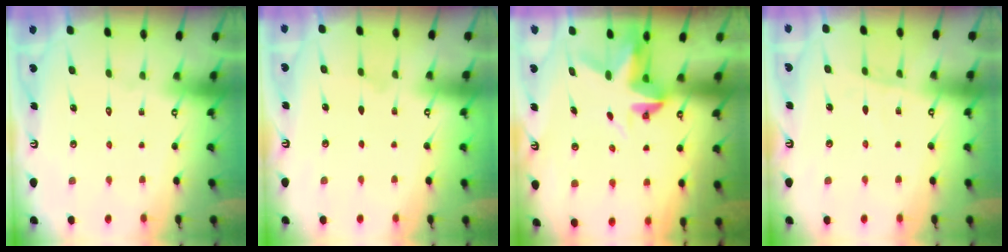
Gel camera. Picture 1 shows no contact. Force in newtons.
{"total": 2.7, "press": 2.3, "slide": 1.6}
{"total": 3.7, "press": 3.7, "slide": 0.3}
{"total": 4.7, "press": 4.7, "slide": 0.5}